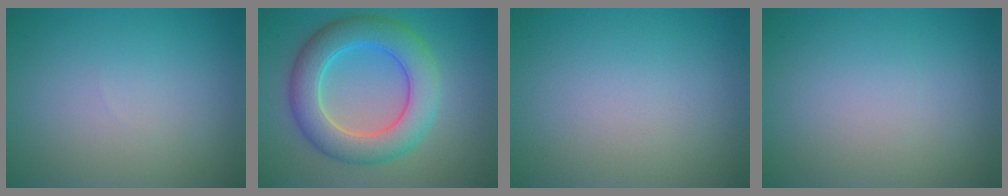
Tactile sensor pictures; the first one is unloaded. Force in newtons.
{"total": 7.1, "press": 7.1, "slide": 0.2}
{"total": 0.0}
{"total": 0.0}